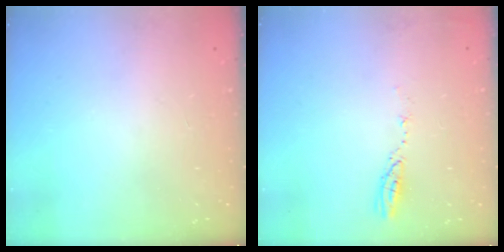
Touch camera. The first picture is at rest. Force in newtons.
{"total": 4.0, "press": 3.9, "slide": 0.4}